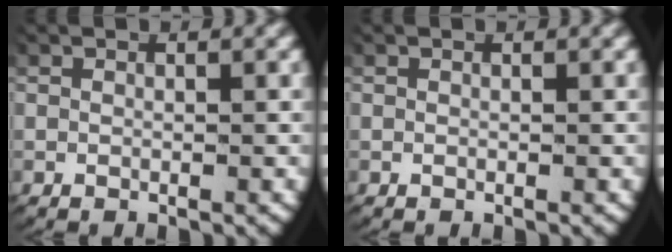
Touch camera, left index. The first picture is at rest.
{"total": 0.0}